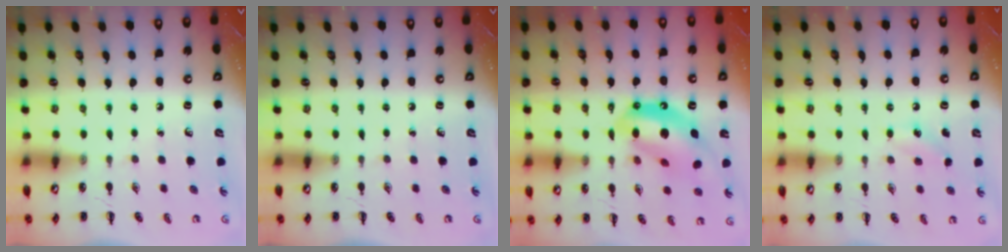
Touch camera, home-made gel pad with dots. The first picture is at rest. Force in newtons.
{"total": 0.0}
{"total": 14.7, "press": 14.1, "slide": 4.2}
{"total": 4.6, "press": 4.4, "slide": 1.4}